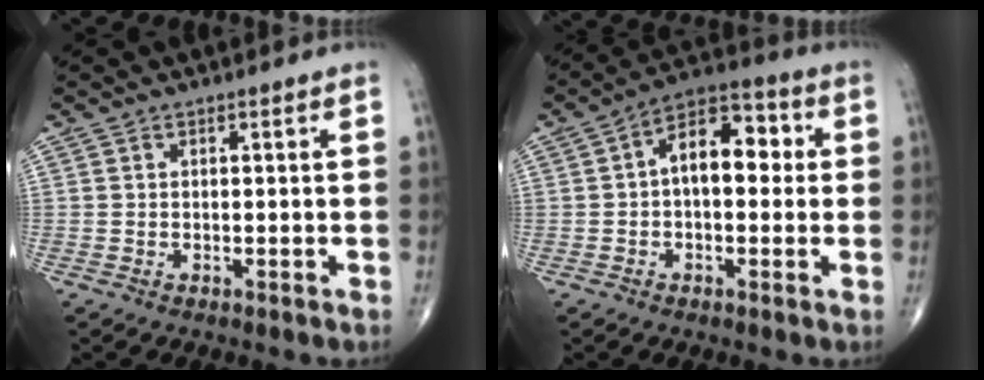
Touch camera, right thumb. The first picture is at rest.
{"total": 10.7, "force": [1.0, 6.2, 8.7], "torque": [-0.111, 0.035, 0.004]}